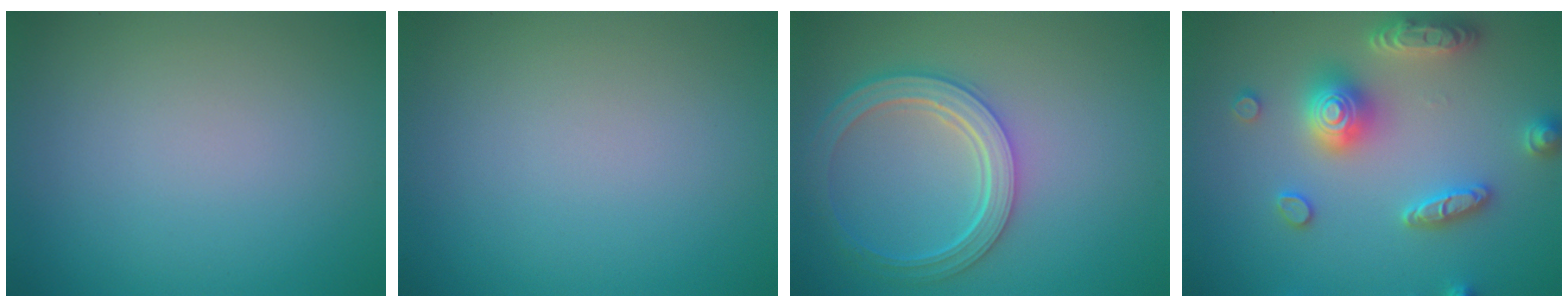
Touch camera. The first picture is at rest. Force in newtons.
{"total": 0.0}
{"total": 5.1, "press": 4.0, "slide": 3.1}
{"total": 5.4, "press": 5.3, "slide": 1.0}